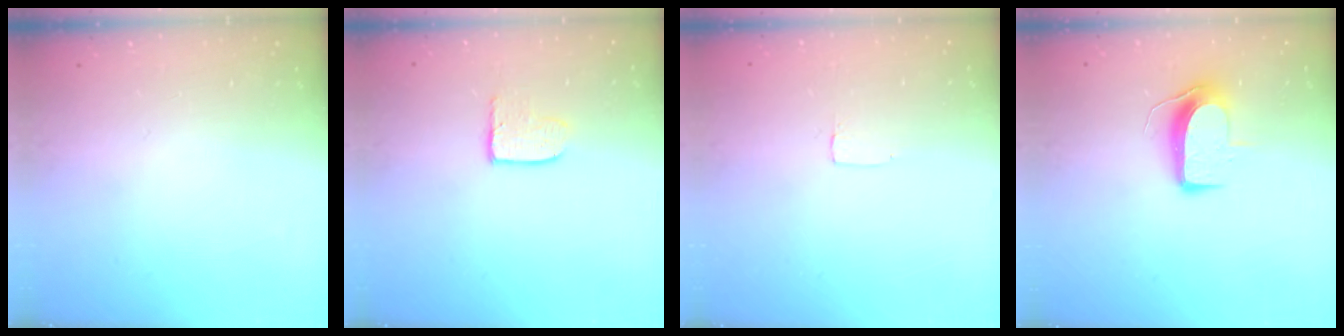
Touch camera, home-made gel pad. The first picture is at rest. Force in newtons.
{"total": 3.9, "press": 3.9, "slide": 0.4}
{"total": 2.6, "press": 2.6, "slide": 0.2}
{"total": 8.8, "press": 8.8, "slide": 0.2}